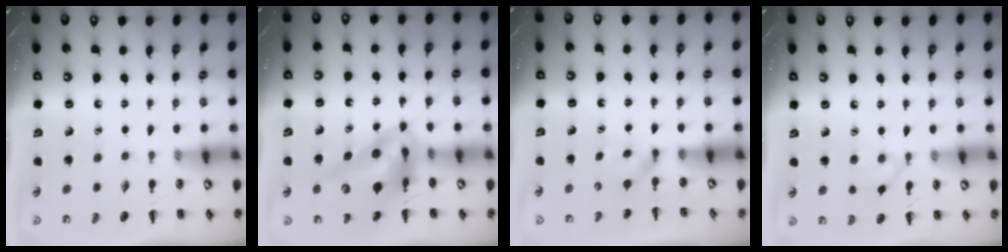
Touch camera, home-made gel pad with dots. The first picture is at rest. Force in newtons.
{"total": 12.7, "press": 12.1, "slide": 3.8}
{"total": 2.4, "press": 2.3, "slide": 0.9}
{"total": 5.4, "press": 5.0, "slide": 2.0}